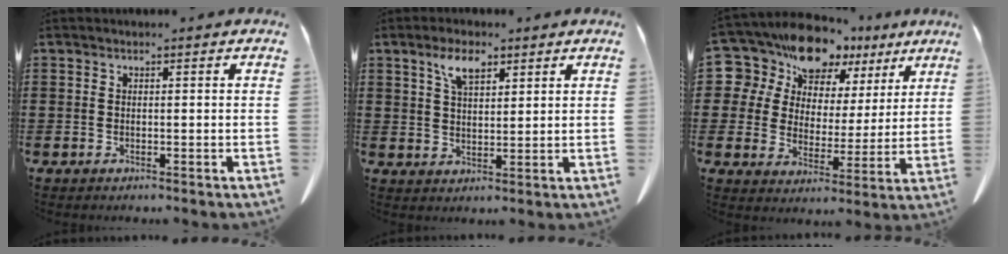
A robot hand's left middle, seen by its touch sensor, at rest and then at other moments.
{"total": 5.3, "force": [3.2, 2.1, 3.6], "torque": [-0.073, 0.003, 0.055]}
{"total": 11.2, "force": [9.8, 5.3, 1.3], "torque": [-0.059, -0.079, 0.182]}